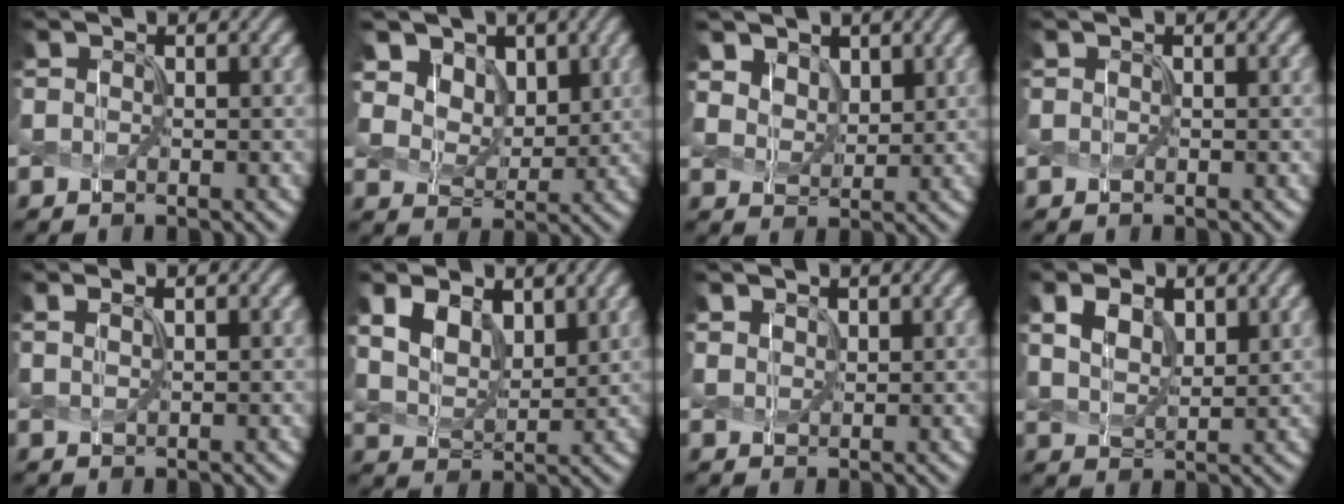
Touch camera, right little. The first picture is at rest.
{"total": 7.4, "force": [4.3, 5.3, 3.0], "torque": [-0.086, -0.009, 0.078]}
{"total": 3.7, "force": [2.5, 2.4, 1.4], "torque": [-0.052, -0.010, 0.054]}
{"total": 0.0}
{"total": 1.1, "force": [0.7, 0.3, 0.8], "torque": [-0.018, 0.004, 0.016]}
{"total": 4.6, "force": [2.5, 2.6, 2.8], "torque": [-0.068, -0.008, 0.047]}
{"total": 1.4, "force": [1.2, 0.7, 0.2], "torque": [-0.007, 0.002, 0.026]}
{"total": 3.7, "force": [2.0, 2.0, 2.4], "torque": [-0.053, 0.000, 0.042]}